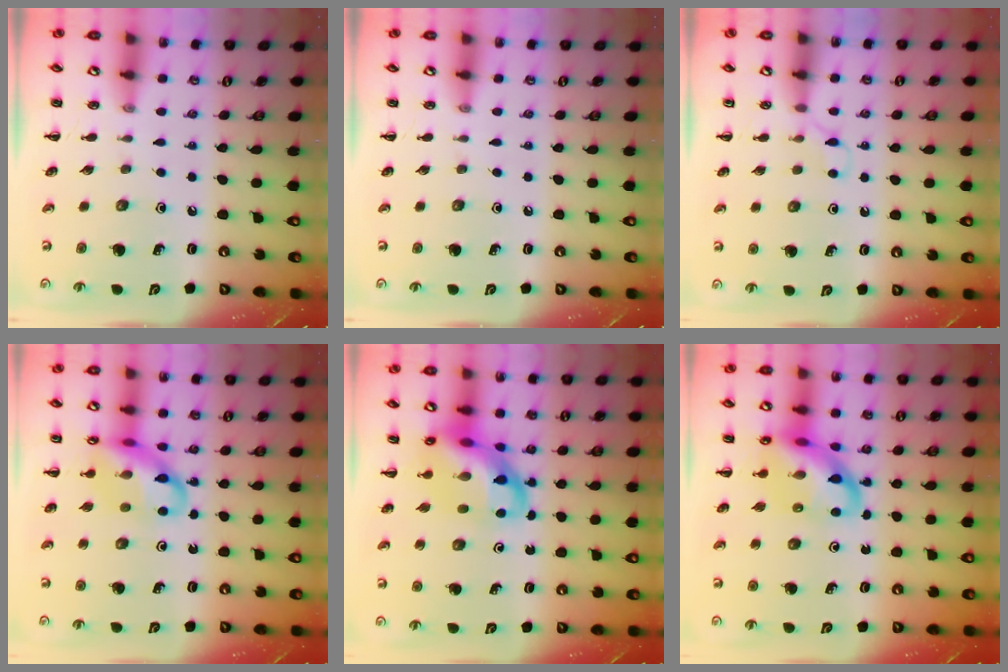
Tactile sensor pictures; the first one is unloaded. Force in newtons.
{"total": 0.0}
{"total": 2.6, "press": 2.4, "slide": 0.9}
{"total": 14.4, "press": 13.9, "slide": 3.7}
{"total": 13.5, "press": 13.1, "slide": 3.5}
{"total": 14.6, "press": 14.2, "slide": 3.6}